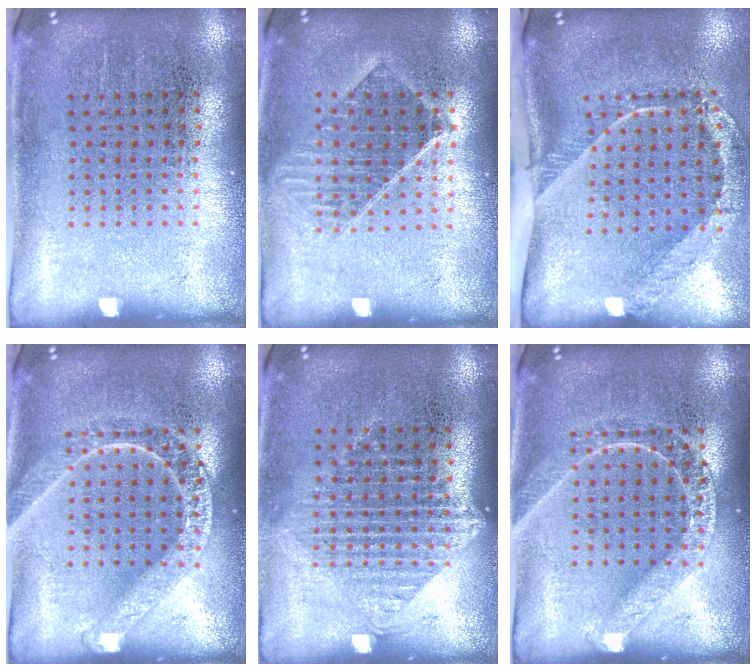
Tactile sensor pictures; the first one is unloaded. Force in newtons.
{"total": 1.4, "press": 1.3, "slide": 0.6}
{"total": 2.6, "press": 1.7, "slide": 1.9}
{"total": 2.8, "press": 2.8, "slide": 0.4}
{"total": 1.3, "press": 1.1, "slide": 0.6}
{"total": 2.2, "press": 2.2, "slide": 0.3}